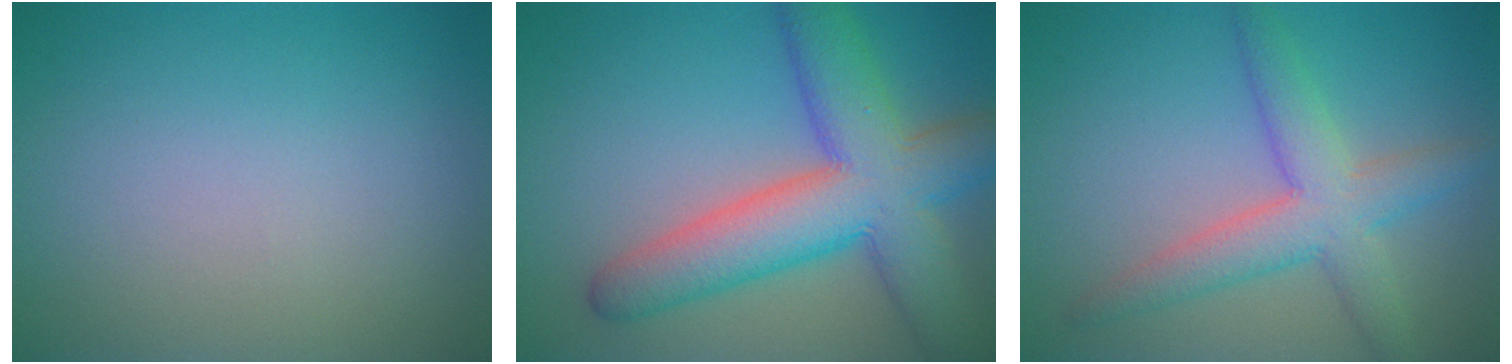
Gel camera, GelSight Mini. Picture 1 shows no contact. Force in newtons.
{"total": 9.9, "press": 9.8, "slide": 0.5}
{"total": 5.1, "press": 5.1, "slide": 0.4}